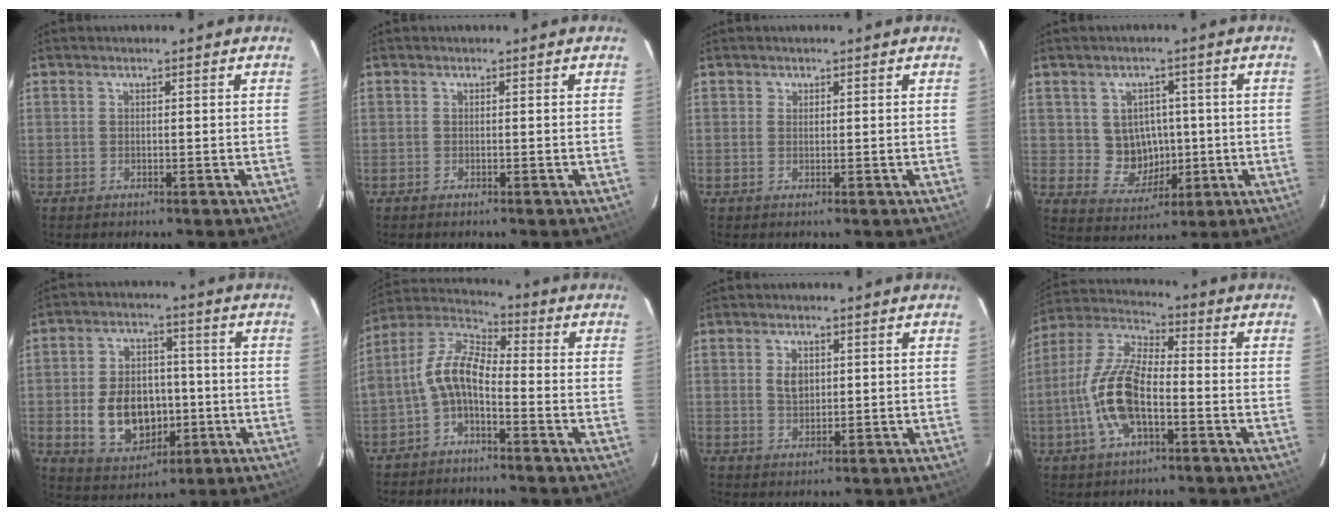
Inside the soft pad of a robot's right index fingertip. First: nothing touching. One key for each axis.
{"total": 0.0}
{"total": 0.7, "fx": 0.2, "fy": 0.7, "fz": -0.1, "tx": 0.006, "ty": 0.004, "tz": 0.002}
{"total": 7.4, "fx": 0.2, "fy": 7.0, "fz": 2.2, "tx": -0.049, "ty": 0.010, "tz": 0.021}
{"total": 12.8, "fx": -2.4, "fy": 9.3, "fz": 8.4, "tx": -0.179, "ty": 0.010, "tz": -0.017}
{"total": 8.1, "fx": -3.0, "fy": 3.7, "fz": 6.5, "tx": -0.150, "ty": 0.021, "tz": -0.066}
{"total": 3.2, "fx": 0.7, "fy": 2.3, "fz": 2.1, "tx": -0.036, "ty": 0.004, "tz": 0.014}
{"total": 13.4, "fx": -3.8, "fy": 5.4, "fz": 11.7, "tx": -0.249, "ty": 0.002, "tz": -0.076}